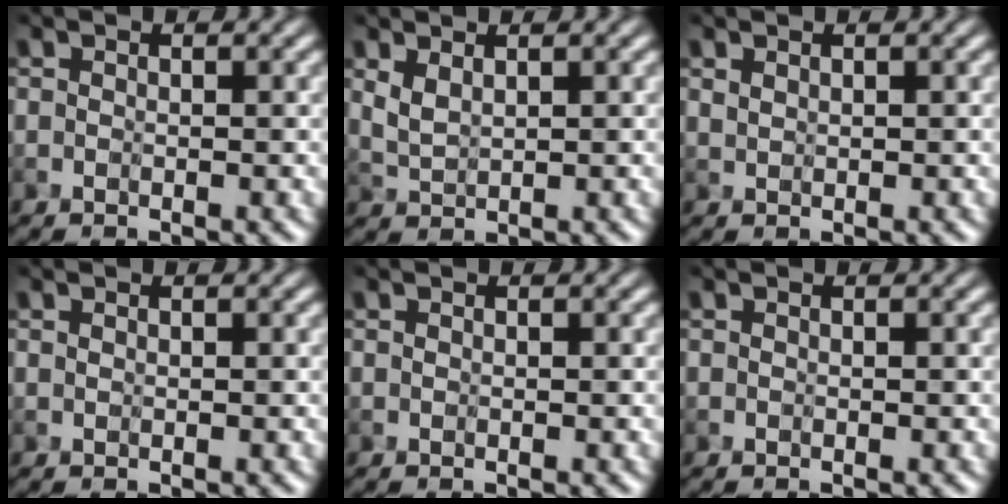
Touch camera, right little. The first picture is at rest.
{"total": 1.8, "force": [0.9, 0.9, 1.3], "torque": [-0.037, -0.004, 0.025]}
{"total": 0.8, "force": [0.6, 0.4, 0.4], "torque": [-0.014, -0.002, 0.017]}
{"total": 0.0}
{"total": 0.0}
{"total": 0.0}